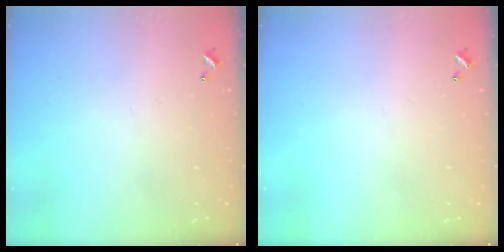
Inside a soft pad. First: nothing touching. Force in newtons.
{"total": 0.0}